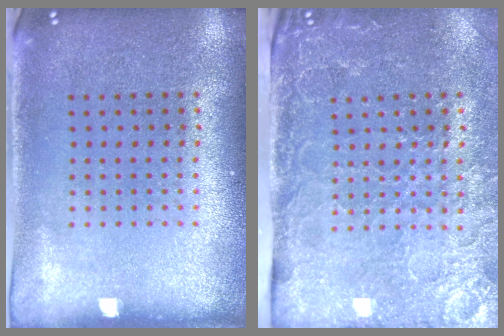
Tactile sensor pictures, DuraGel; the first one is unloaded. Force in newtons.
{"total": 4.3, "press": 3.6, "slide": 2.4}